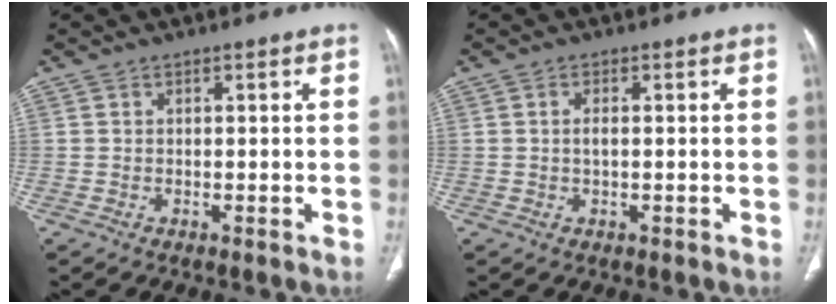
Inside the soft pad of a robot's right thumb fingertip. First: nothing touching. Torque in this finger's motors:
{"motor_torque": [-0.40, 0.26, -0.28, 0.13, -0.05]}